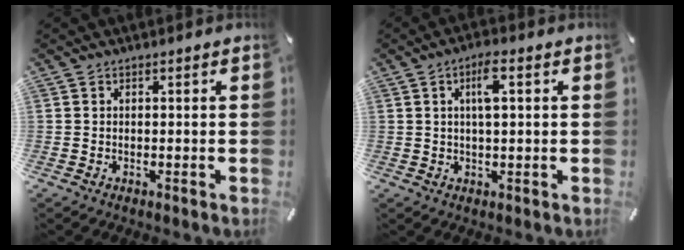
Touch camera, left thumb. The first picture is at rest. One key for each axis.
{"total": 5.4, "fx": 1.5, "fy": 1.5, "fz": 4.9, "tx": -0.092, "ty": 0.004, "tz": 0.021}